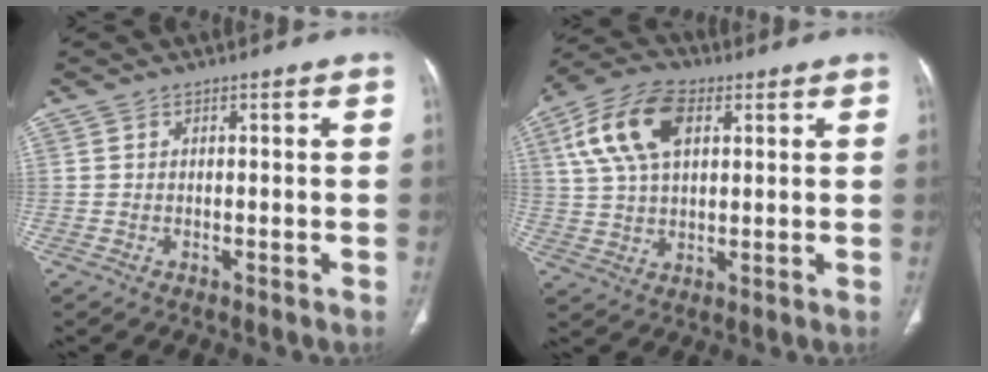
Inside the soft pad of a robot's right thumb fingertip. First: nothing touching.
{"total": 13.5, "force": [4.6, 7.7, 10.1], "torque": [-0.197, 0.010, 0.085]}